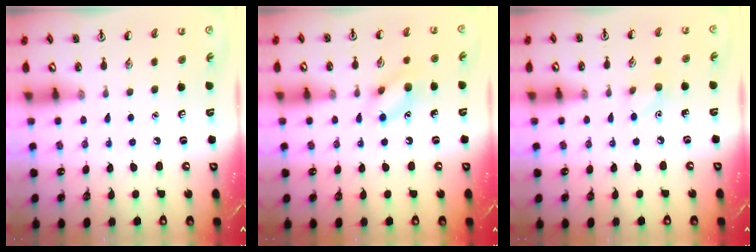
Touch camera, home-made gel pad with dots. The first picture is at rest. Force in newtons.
{"total": 9.3, "press": 9.3, "slide": 0.5}
{"total": 5.7, "press": 5.5, "slide": 1.7}